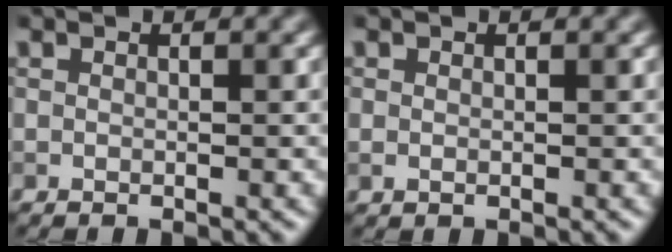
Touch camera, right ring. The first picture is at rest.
{"total": 0.7, "force": [-0.1, 0.6, 0.4], "torque": [-0.007, -0.001, -0.001]}